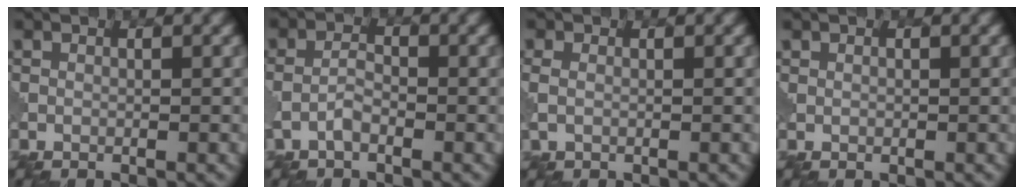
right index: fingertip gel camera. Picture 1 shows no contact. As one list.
[{"total": 1.8, "force": [-0.9, 0.8, 1.4], "torque": [-0.031, 0.005, -0.024]}, {"total": 1.5, "force": [0.1, 1.1, 1.0], "torque": [-0.024, -0.001, 0.004]}, {"total": 0.6, "force": [0.2, 0.6, 0.2], "torque": [0.001, -0.001, 0.006]}]